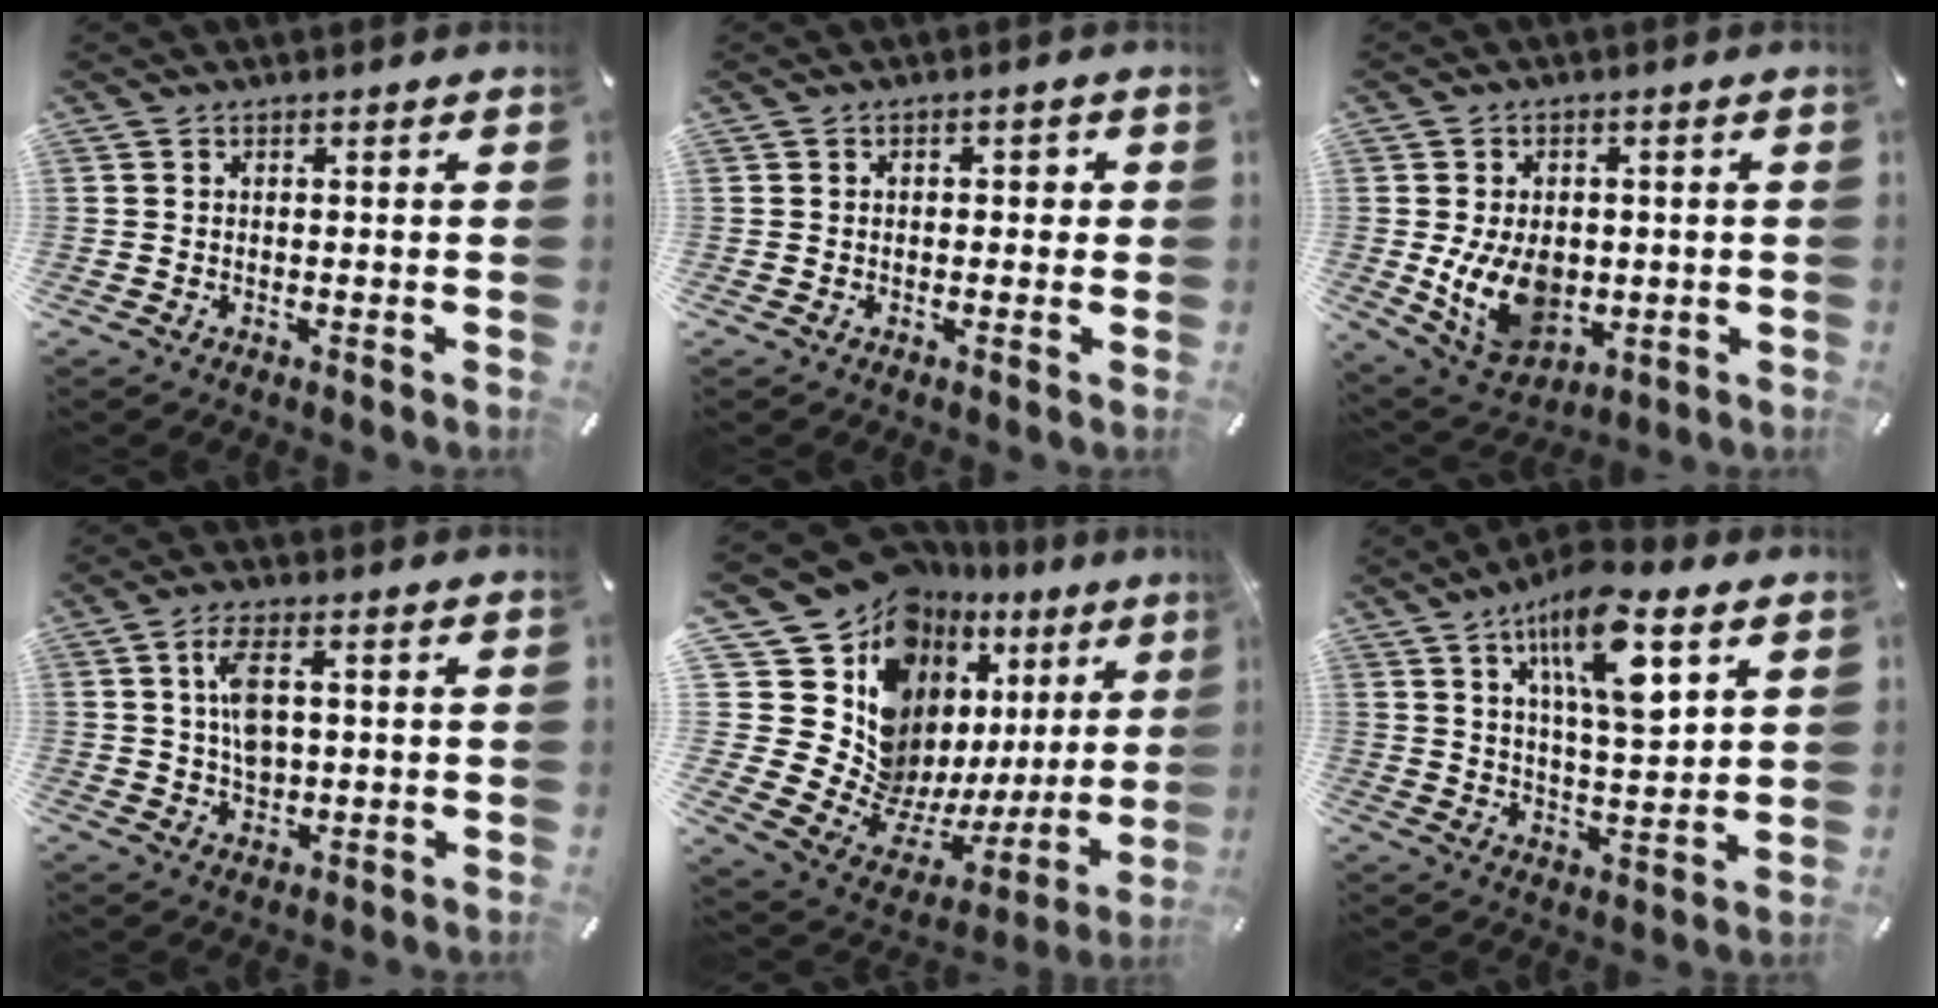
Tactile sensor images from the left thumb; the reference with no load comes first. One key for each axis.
{"total": 1.6, "fx": -0.2, "fy": 1.2, "fz": 1.1, "tx": -0.015, "ty": 0.005, "tz": -0.009}
{"total": 12.2, "fx": -1.2, "fy": 9.1, "fz": 8.0, "tx": -0.151, "ty": -0.004, "tz": -0.018}
{"total": 6.7, "fx": 1.2, "fy": 3.9, "fz": 5.4, "tx": -0.102, "ty": 0.003, "tz": 0.016}
{"total": 18.0, "fx": 10.3, "fy": 12.3, "fz": 8.2, "tx": -0.068, "ty": -0.159, "tz": 0.216}
{"total": 14.2, "fx": 7.9, "fy": 4.5, "fz": 11.0, "tx": -0.187, "ty": -0.027, "tz": 0.129}